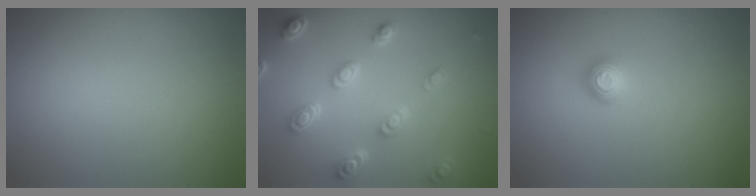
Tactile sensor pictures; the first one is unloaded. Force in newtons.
{"total": 4.5, "press": 3.4, "slide": 3.0}
{"total": 1.1, "press": 1.1, "slide": 0.1}